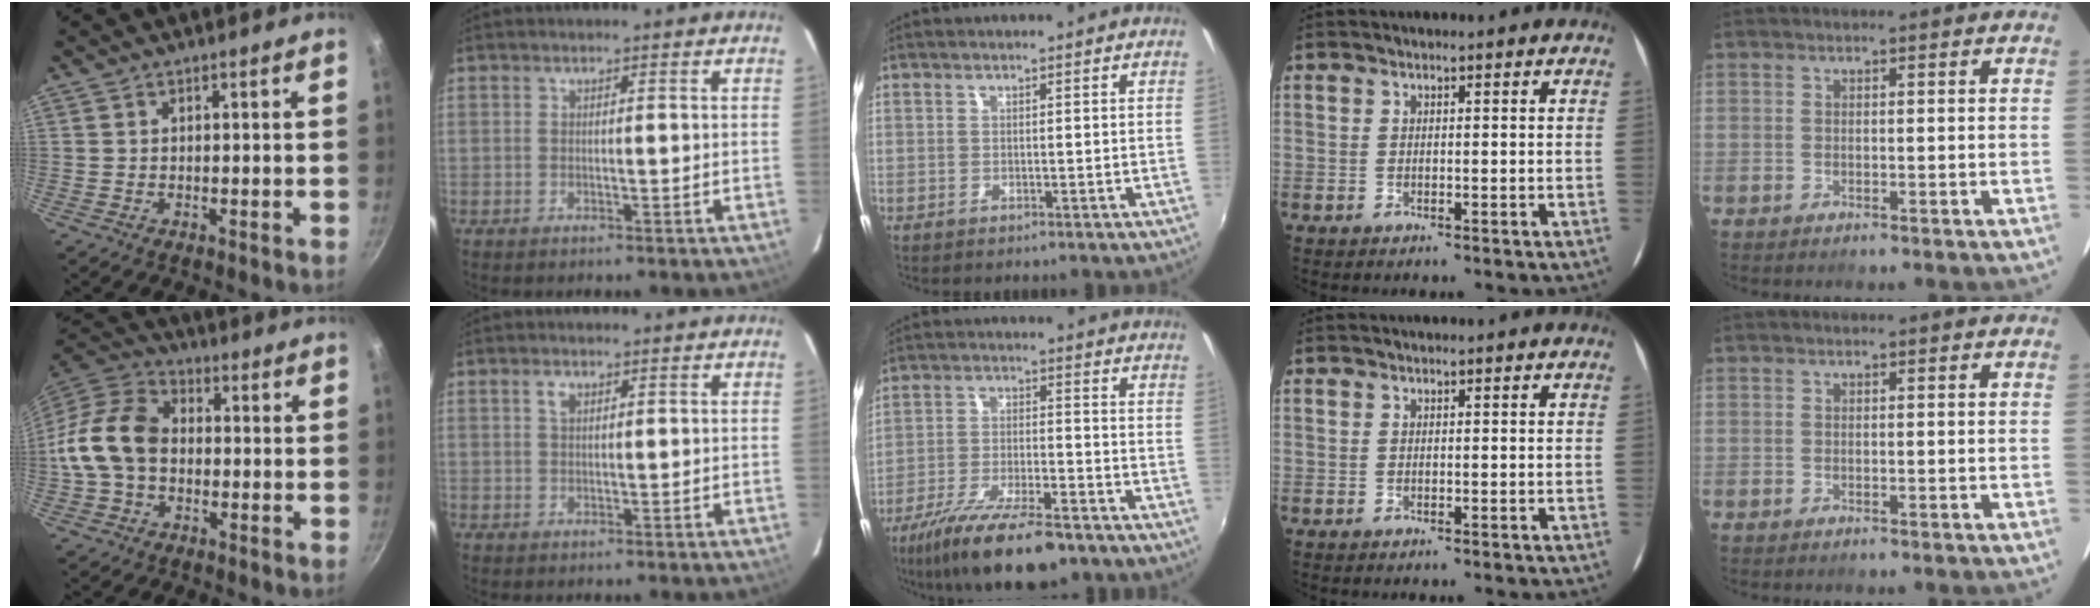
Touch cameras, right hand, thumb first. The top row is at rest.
{"thumb": {"total": 13.6, "force": [-1.2, 9.9, 9.2], "torque": [-0.152, 0.035, -0.042]}, "index": {"total": 1.7, "force": [0.7, 1.1, 1.0], "torque": [-0.020, 0.006, 0.012]}, "middle": {"total": 15.9, "force": [-11.8, 4.2, 9.9], "torque": [-0.201, -0.033, -0.199]}}